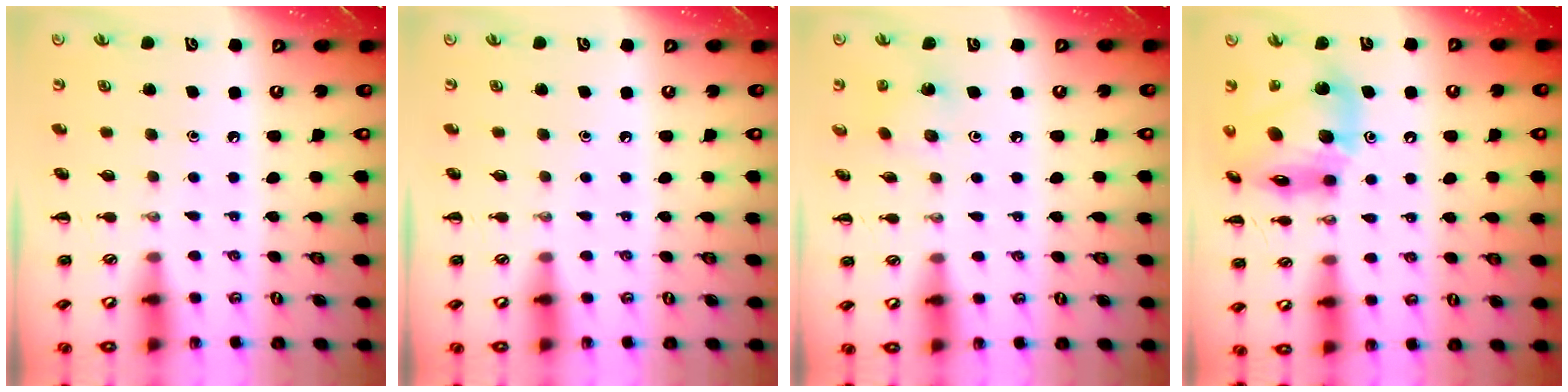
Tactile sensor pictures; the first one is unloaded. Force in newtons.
{"total": 0.0}
{"total": 2.4, "press": 2.2, "slide": 0.8}
{"total": 18.3, "press": 18.0, "slide": 3.6}